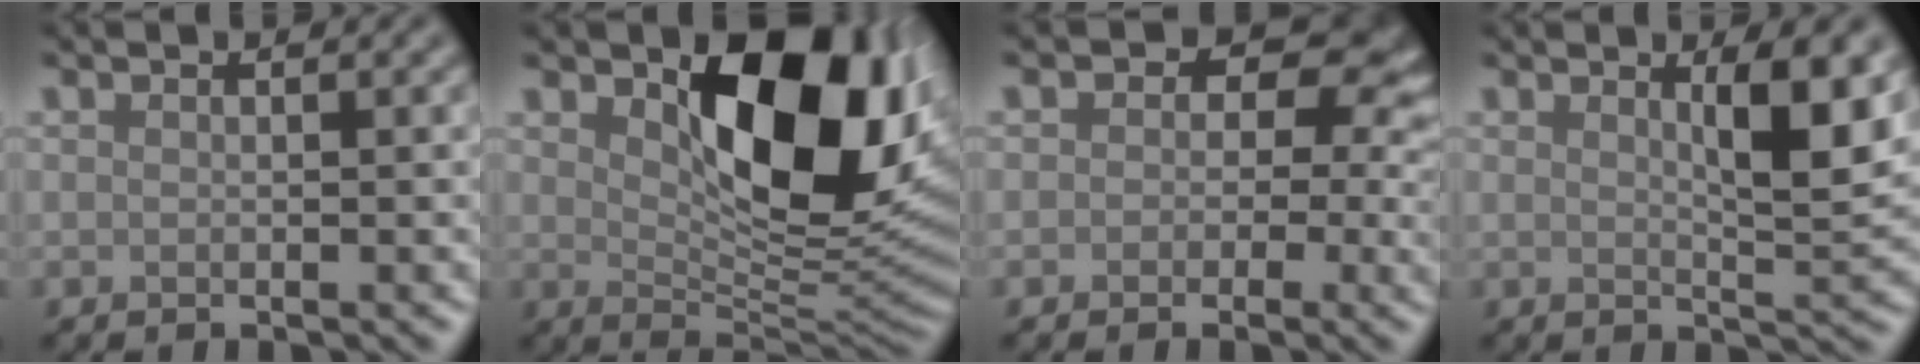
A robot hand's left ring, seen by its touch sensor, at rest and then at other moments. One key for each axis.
{"total": 11.5, "fx": 3.2, "fy": 5.7, "fz": 9.5, "tx": -0.133, "ty": -0.007, "tz": 0.056}
{"total": 6.5, "fx": 0.9, "fy": 5.0, "fz": 4.1, "tx": -0.009, "ty": 0.017, "tz": -0.009}
{"total": 4.7, "fx": 1.7, "fy": 1.0, "fz": 4.2, "tx": -0.062, "ty": -0.008, "tz": 0.029}